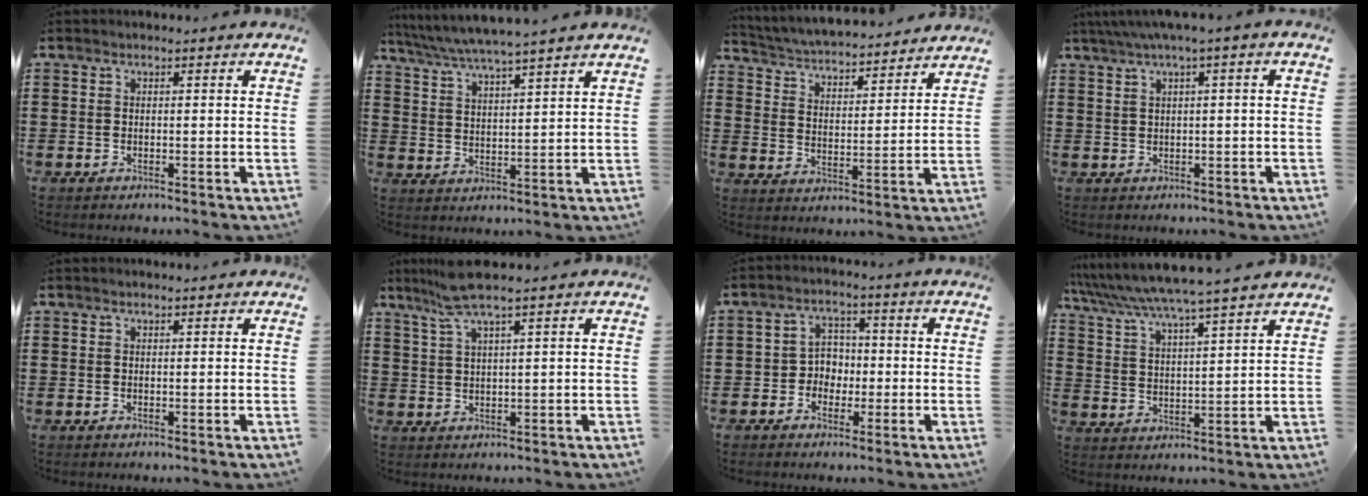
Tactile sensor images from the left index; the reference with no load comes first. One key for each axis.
{"total": 4.6, "fx": 4.3, "fy": -0.8, "fz": 1.6, "tx": -0.047, "ty": -0.027, "tz": 0.071}
{"total": 4.1, "fx": 4.1, "fy": -0.2, "fz": 0.4, "tx": -0.032, "ty": -0.036, "tz": 0.064}
{"total": 2.2, "fx": 0.0, "fy": 0.0, "fz": 2.2, "tx": -0.039, "ty": -0.002, "tz": -0.001}
{"total": 0.0}
{"total": 5.3, "fx": 3.7, "fy": 0.0, "fz": 3.8, "tx": -0.085, "ty": 0.000, "tz": 0.067}
{"total": 3.9, "fx": -1.3, "fy": 3.5, "fz": 1.3, "tx": -0.037, "ty": 0.011, "tz": -0.031}
{"total": 5.7, "fx": 5.2, "fy": -1.0, "fz": 2.1, "tx": -0.065, "ty": -0.038, "tz": 0.084}